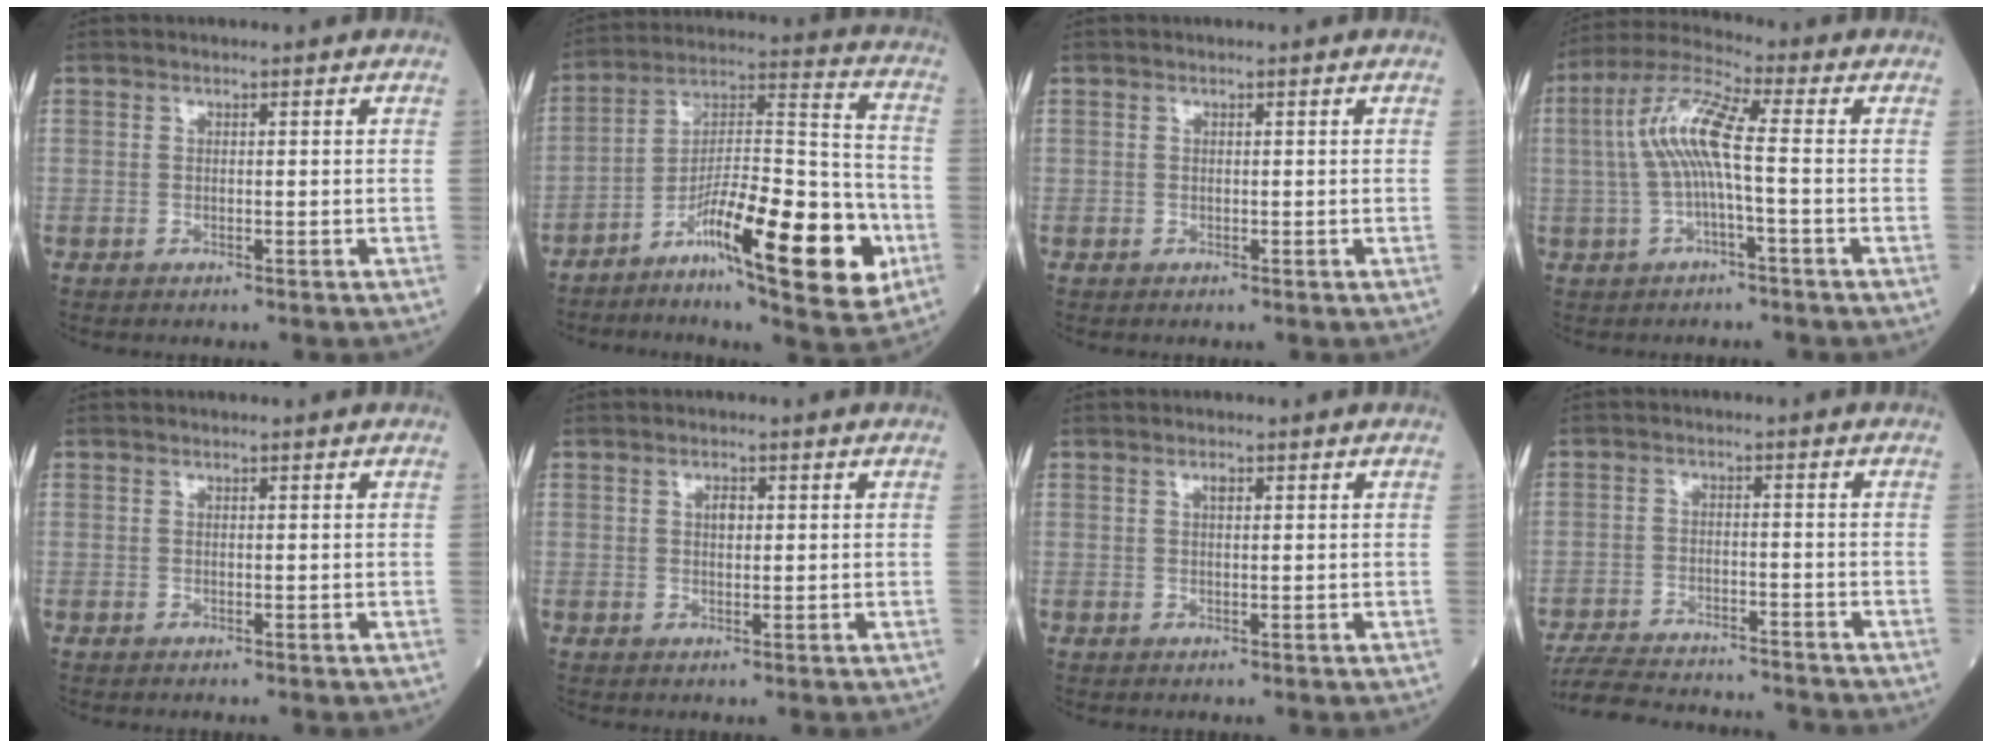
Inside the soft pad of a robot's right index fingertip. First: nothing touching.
{"total": 20.1, "force": [-8.7, 3.4, 17.8], "torque": [-0.291, 0.002, -0.135]}
{"total": 0.0}
{"total": 8.8, "force": [-0.3, 0.8, 8.7], "torque": [-0.181, 0.026, -0.011]}
{"total": 0.0}
{"total": 1.7, "force": [0.5, 0.9, 1.4], "torque": [-0.023, 0.001, 0.007]}
{"total": 0.9, "force": [0.4, 0.3, 0.7], "torque": [-0.014, 0.001, 0.004]}
{"total": 14.5, "force": [-13.6, 2.7, 4.3], "torque": [-0.089, 0.000, -0.200]}